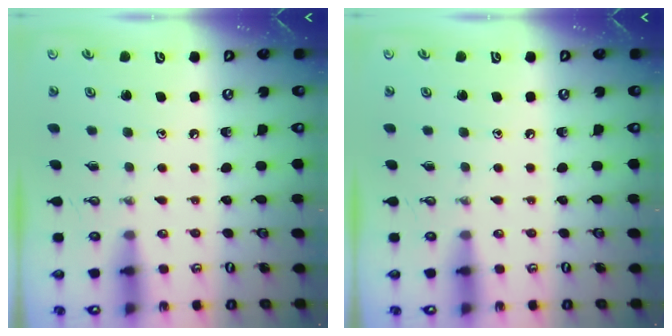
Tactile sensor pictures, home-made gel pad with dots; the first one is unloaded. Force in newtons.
{"total": 0.0}